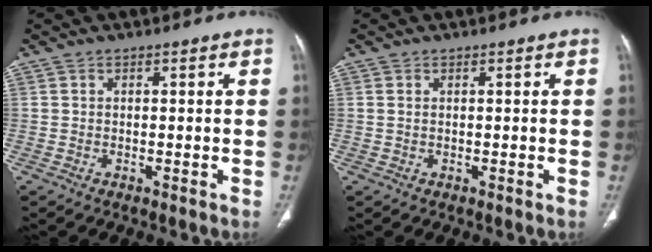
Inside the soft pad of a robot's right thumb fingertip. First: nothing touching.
{"total": 0.6, "force": [0.2, 0.3, 0.4], "torque": [-0.013, 0.007, 0.006]}